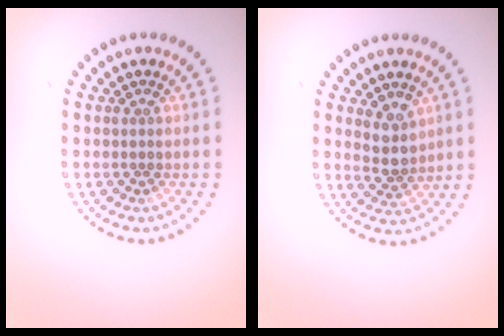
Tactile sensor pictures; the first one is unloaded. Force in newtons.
{"total": 2.7, "press": 2.3, "slide": 1.3}